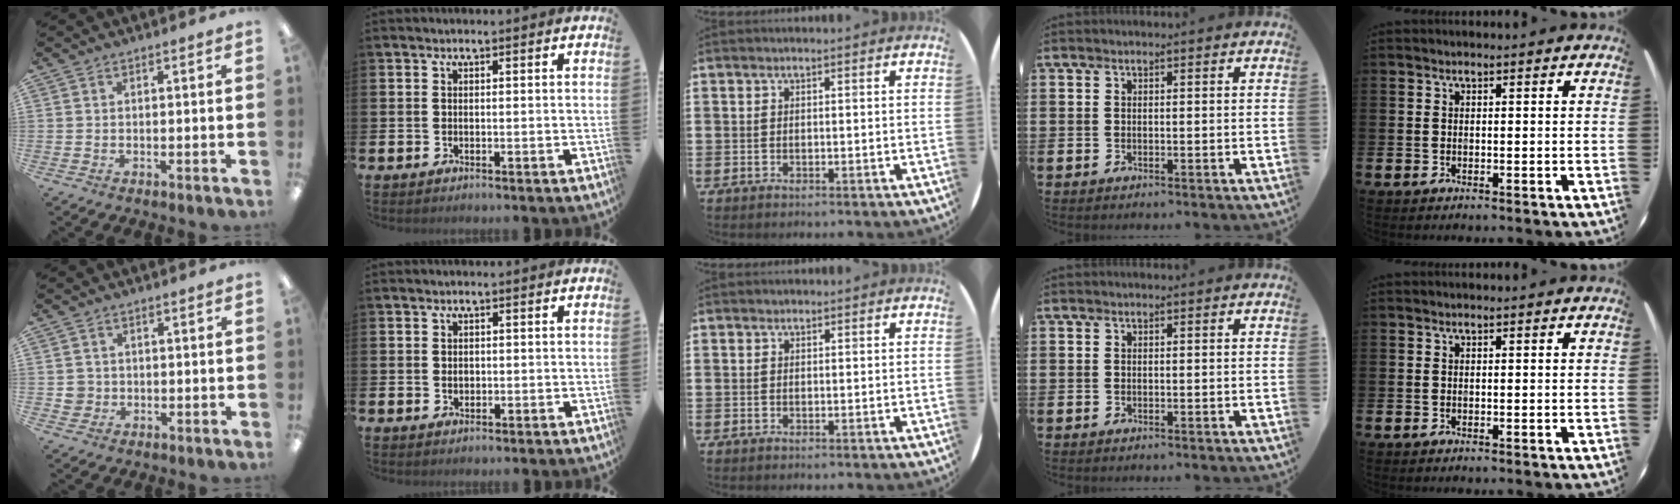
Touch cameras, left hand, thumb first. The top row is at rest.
{"thumb": {"total": 3.0, "force": [-0.1, 3.0, 0.5], "torque": [-0.006, 0.002, -0.004]}, "index": {"total": 0.9, "force": [0.1, 0.8, 0.5], "torque": [0.001, 0.002, -0.002]}}